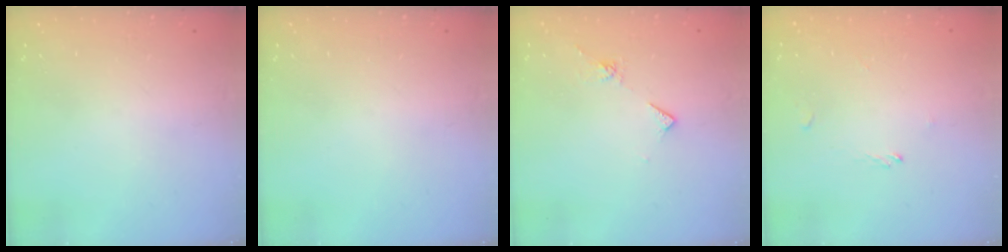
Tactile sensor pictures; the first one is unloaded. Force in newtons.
{"total": 0.0}
{"total": 6.1, "press": 6.0, "slide": 1.0}
{"total": 0.0}